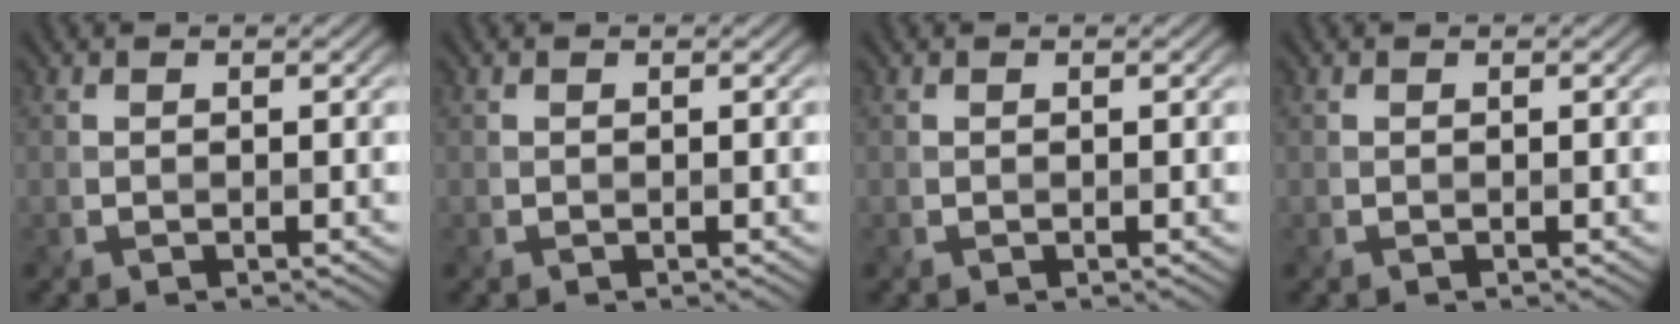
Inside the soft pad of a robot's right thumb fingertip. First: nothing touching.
{"total": 0.0}
{"total": 0.0}
{"total": 0.0}